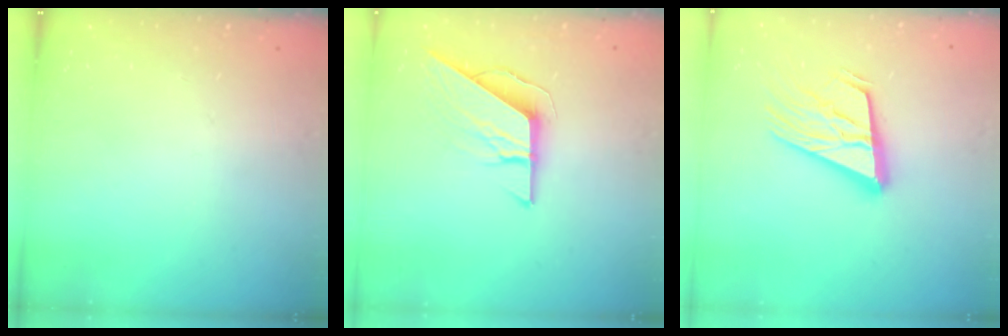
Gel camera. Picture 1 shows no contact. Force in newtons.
{"total": 8.8, "press": 8.8, "slide": 0.5}
{"total": 20.4, "press": 19.9, "slide": 4.5}